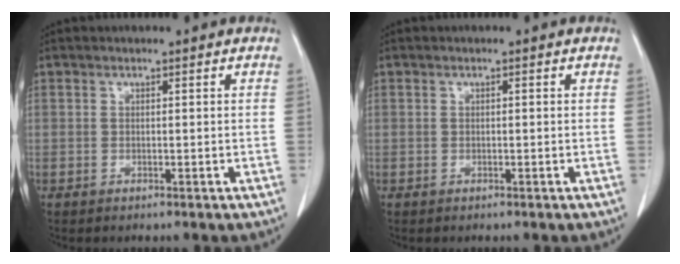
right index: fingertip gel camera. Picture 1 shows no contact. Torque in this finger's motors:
{"motor_torque": [-0.20, 0.16, -0.01, -0.01]}